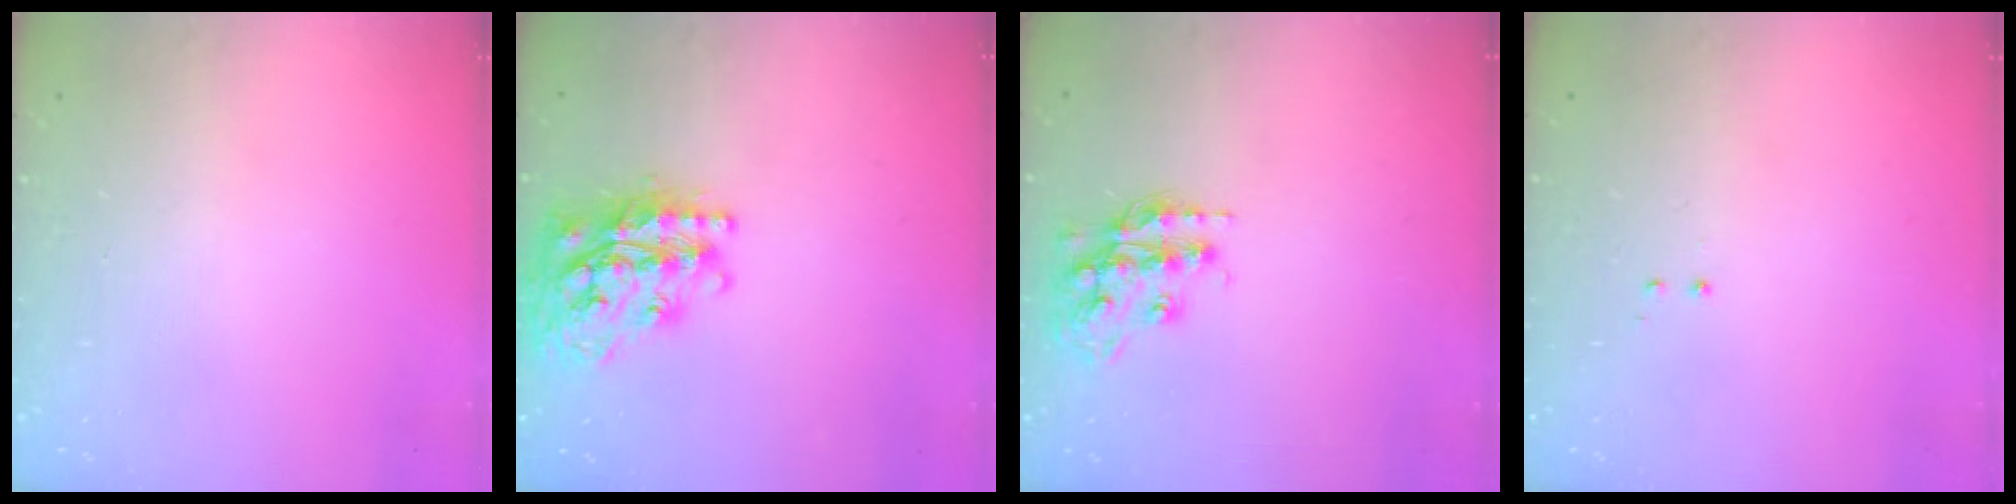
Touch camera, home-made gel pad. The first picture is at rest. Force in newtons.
{"total": 22.9, "press": 22.9, "slide": 1.8}
{"total": 16.0, "press": 16.0, "slide": 1.2}
{"total": 0.5, "press": 0.5, "slide": 0.3}